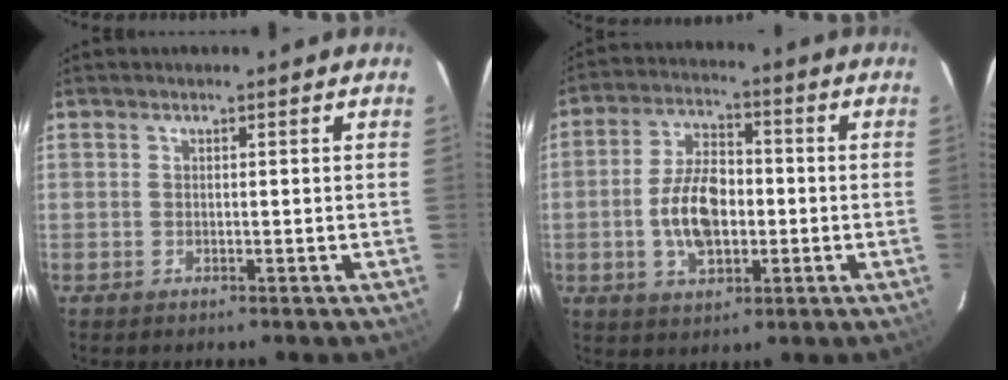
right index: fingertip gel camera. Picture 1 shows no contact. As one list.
[{"total": 11.0, "force": [-1.8, 6.4, 8.8], "torque": [-0.170, 0.012, -0.025]}]